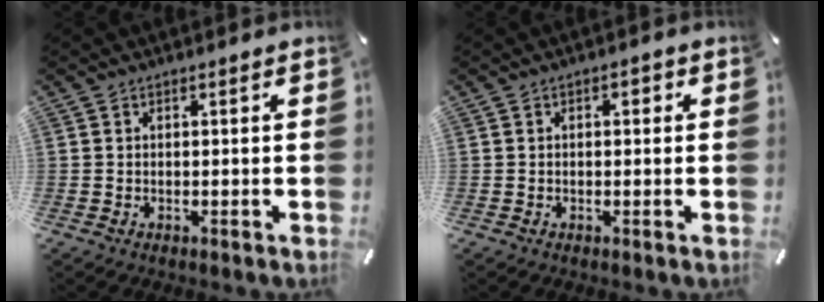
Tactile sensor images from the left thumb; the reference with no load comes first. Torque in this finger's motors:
{"motor_torque": [0.17, 0.48, 0.23, -0.18, 0.04]}